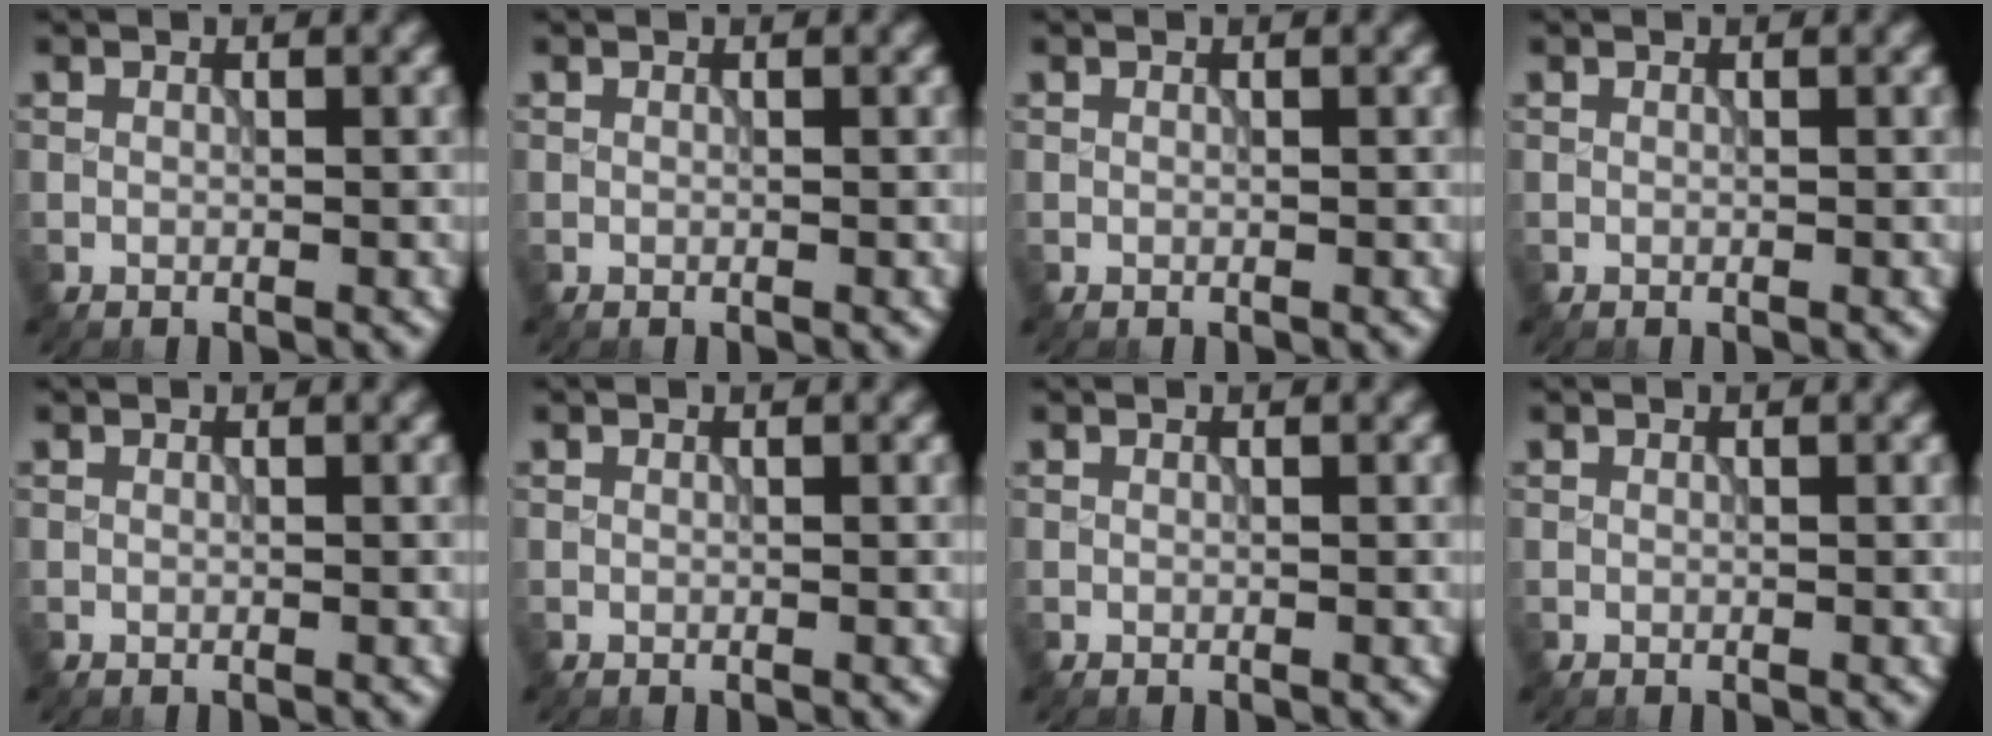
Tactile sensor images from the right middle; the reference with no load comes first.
{"total": 0.0}
{"total": 0.0}
{"total": 0.0}
{"total": 0.0}
{"total": 0.0}
{"total": 0.0}
{"total": 0.0}